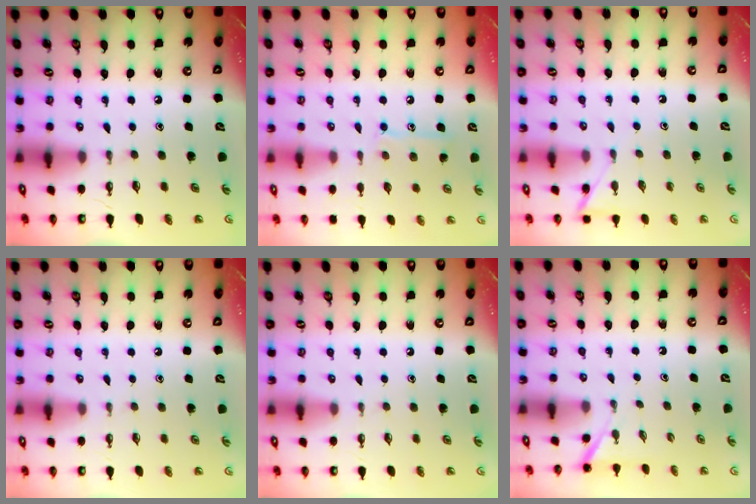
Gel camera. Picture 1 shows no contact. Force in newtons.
{"total": 9.0, "press": 9.0, "slide": 0.6}
{"total": 5.2, "press": 5.1, "slide": 0.6}
{"total": 0.0}
{"total": 0.0}
{"total": 1.5, "press": 1.5, "slide": 0.1}